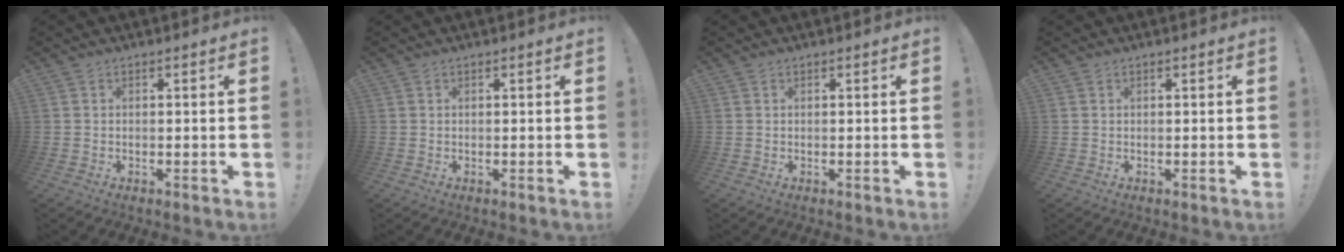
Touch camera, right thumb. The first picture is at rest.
{"total": 0.0}
{"total": 0.0}
{"total": 0.0}